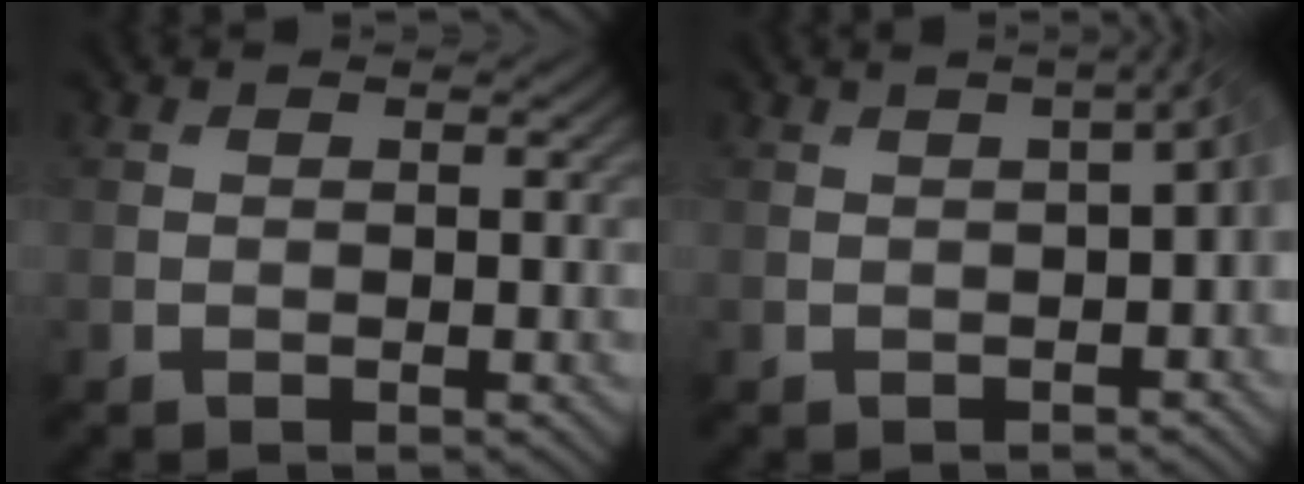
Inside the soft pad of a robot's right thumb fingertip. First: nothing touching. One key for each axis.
{"total": 4.2, "fx": -0.3, "fy": 1.3, "fz": 3.9, "tx": -0.041, "ty": 0.003, "tz": 0.004}